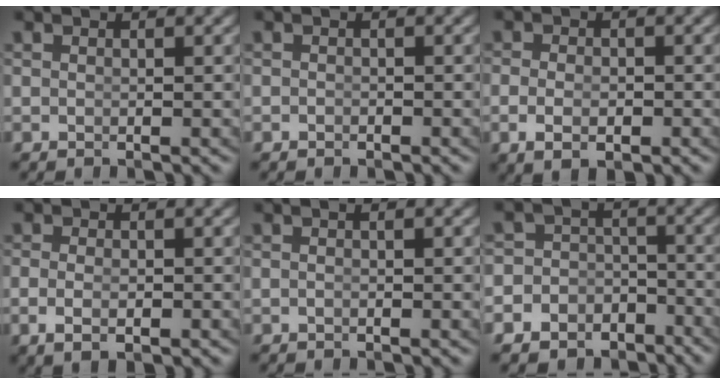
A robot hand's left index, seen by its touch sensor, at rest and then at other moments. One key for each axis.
{"total": 0.6, "fx": -0.6, "fy": -0.2, "fz": -0.1, "tx": -0.002, "ty": -0.012, "tz": -0.002}
{"total": 2.7, "fx": -1.4, "fy": 1.2, "fz": 2.0, "tx": -0.041, "ty": -0.017, "tz": -0.013}
{"total": 2.5, "fx": -1.3, "fy": 0.8, "fz": 2.0, "tx": -0.045, "ty": -0.015, "tz": -0.011}
{"total": 0.6, "fx": -0.2, "fy": -0.1, "fz": 0.6, "tx": -0.009, "ty": 0.003, "tz": -0.005}
{"total": 10.0, "fx": -5.6, "fy": 8.1, "fz": 1.8, "tx": -0.041, "ty": -0.033, "tz": -0.105}